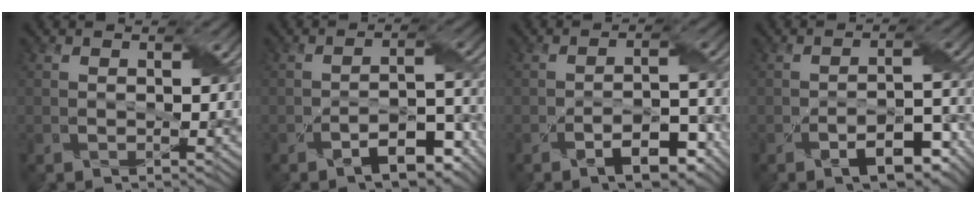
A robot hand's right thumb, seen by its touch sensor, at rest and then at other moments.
{"total": 7.3, "force": [-4.6, 2.9, 4.9], "torque": [-0.071, 0.001, -0.075]}
{"total": 6.3, "force": [-3.8, 2.5, 4.4], "torque": [-0.068, 0.002, -0.058]}
{"total": 7.4, "force": [-4.3, 3.2, 5.1], "torque": [-0.077, -0.003, -0.066]}